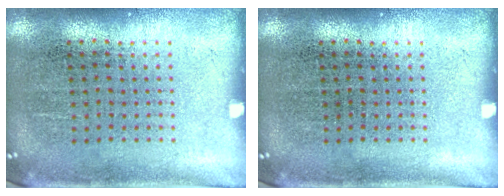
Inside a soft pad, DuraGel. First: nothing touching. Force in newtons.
{"total": 0.0}